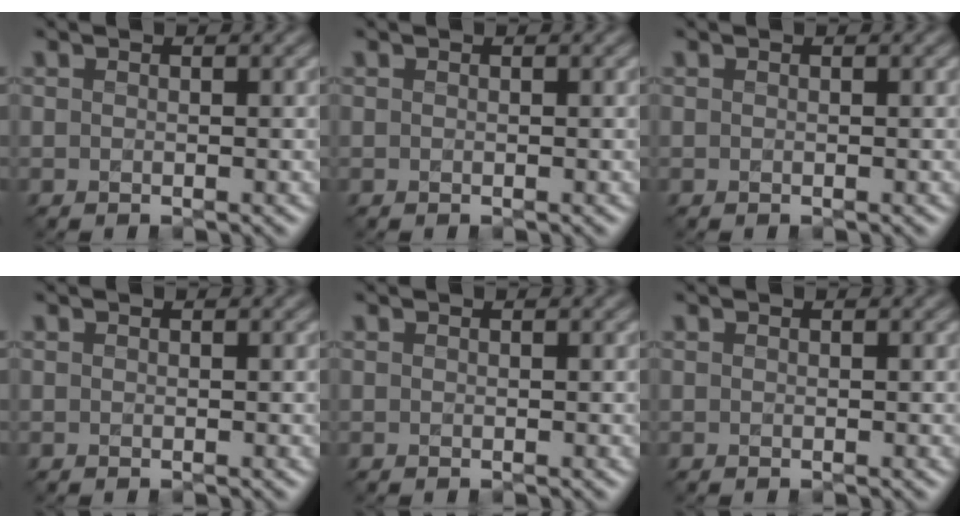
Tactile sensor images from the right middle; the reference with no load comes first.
{"total": 0.0}
{"total": 0.0}
{"total": 0.0}
{"total": 0.0}
{"total": 0.0}